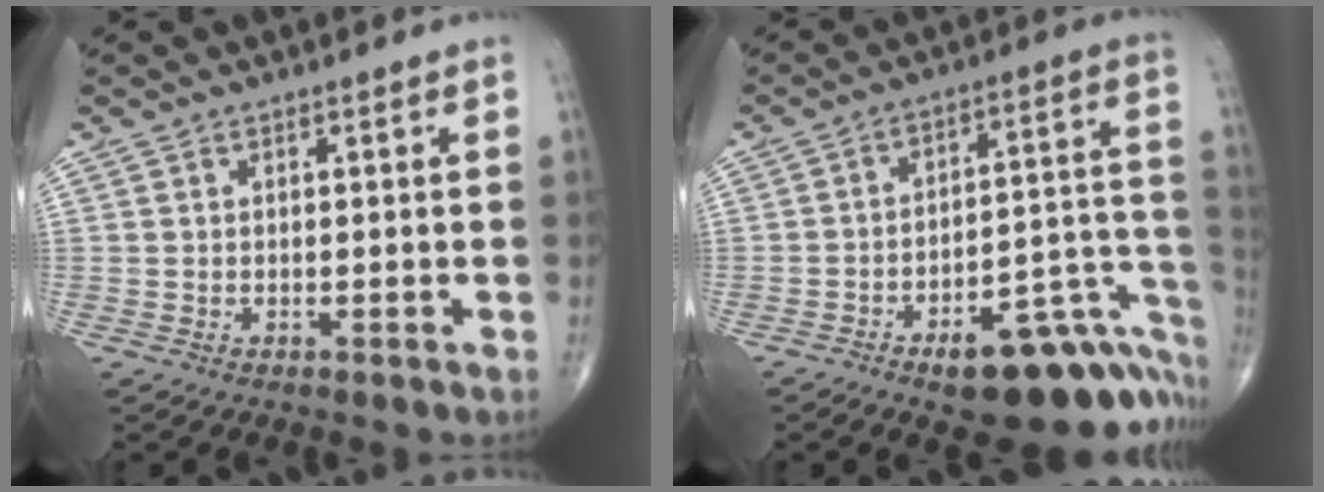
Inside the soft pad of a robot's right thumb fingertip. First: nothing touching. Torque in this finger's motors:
{"motor_torque": [1.93, 0.81, 0.09, -0.46, 0.22]}